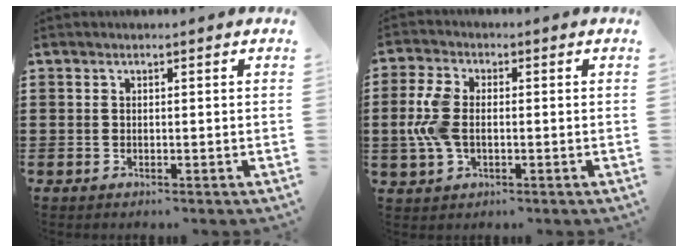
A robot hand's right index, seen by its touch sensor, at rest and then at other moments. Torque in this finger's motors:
{"motor_torque": [0.42, -0.35, 0.37, 0.18]}